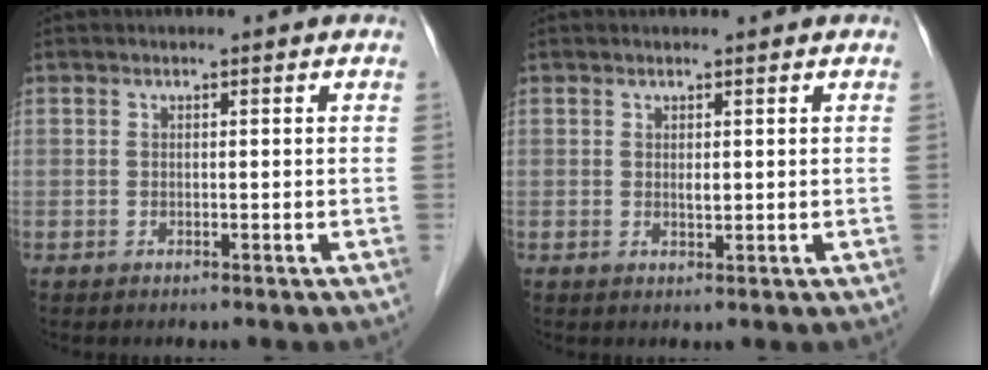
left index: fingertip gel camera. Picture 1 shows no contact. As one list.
[{"total": 1.1, "force": [0.6, 0.4, 0.9], "torque": [-0.017, -0.003, 0.011]}]